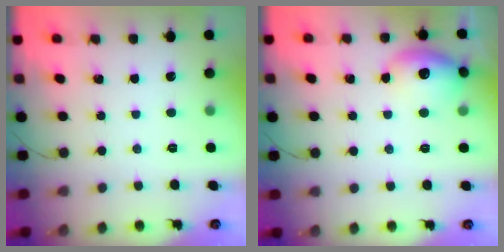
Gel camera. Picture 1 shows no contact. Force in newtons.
{"total": 11.8, "press": 11.7, "slide": 1.6}